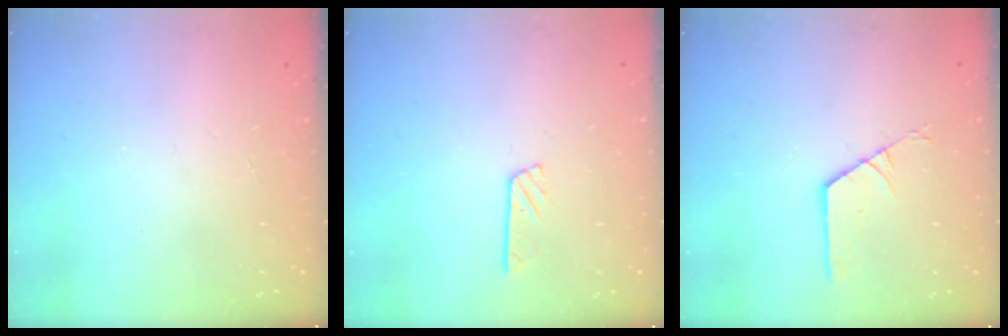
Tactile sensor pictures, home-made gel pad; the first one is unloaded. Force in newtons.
{"total": 4.4, "press": 4.4, "slide": 0.2}
{"total": 1.8, "press": 1.7, "slide": 0.3}